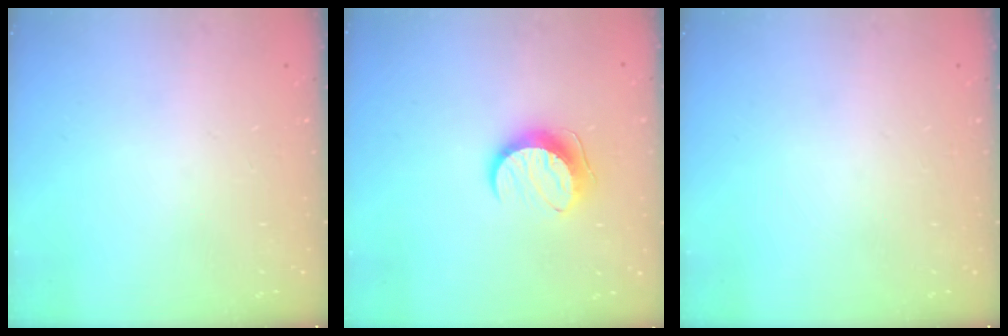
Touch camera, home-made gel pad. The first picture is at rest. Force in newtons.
{"total": 9.4, "press": 9.4, "slide": 0.1}
{"total": 0.0}